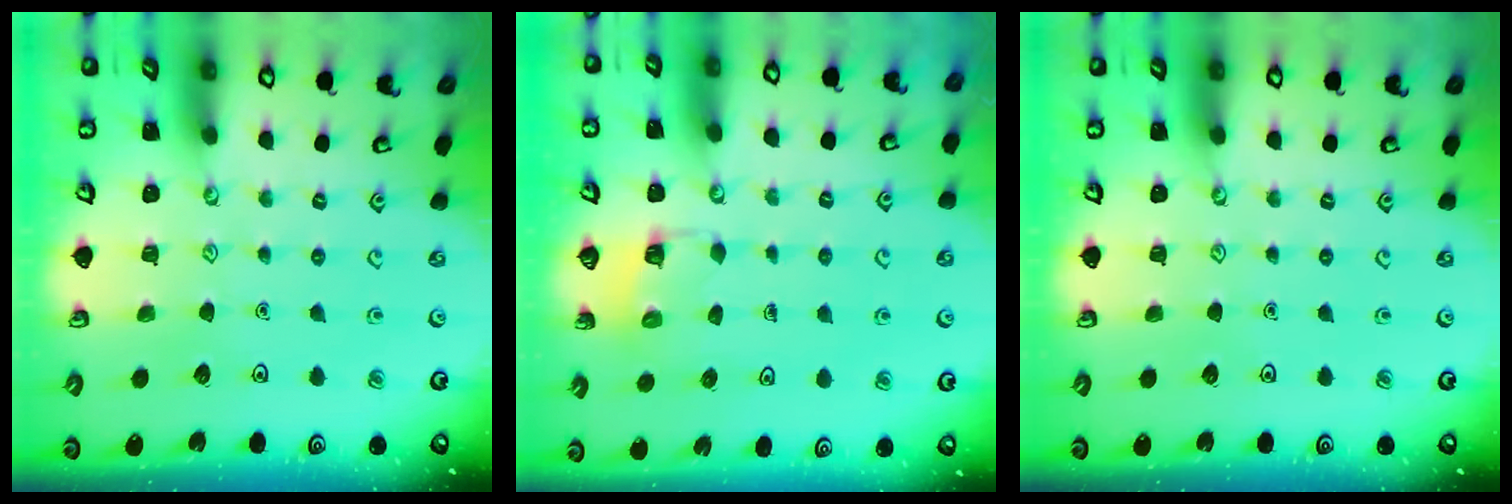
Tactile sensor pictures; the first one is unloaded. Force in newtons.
{"total": 2.8, "press": 2.8, "slide": 0.2}
{"total": 0.0}